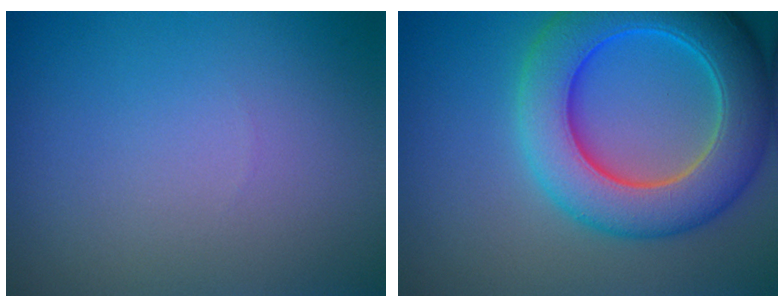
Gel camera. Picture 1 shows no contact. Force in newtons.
{"total": 9.5, "press": 9.5, "slide": 0.2}